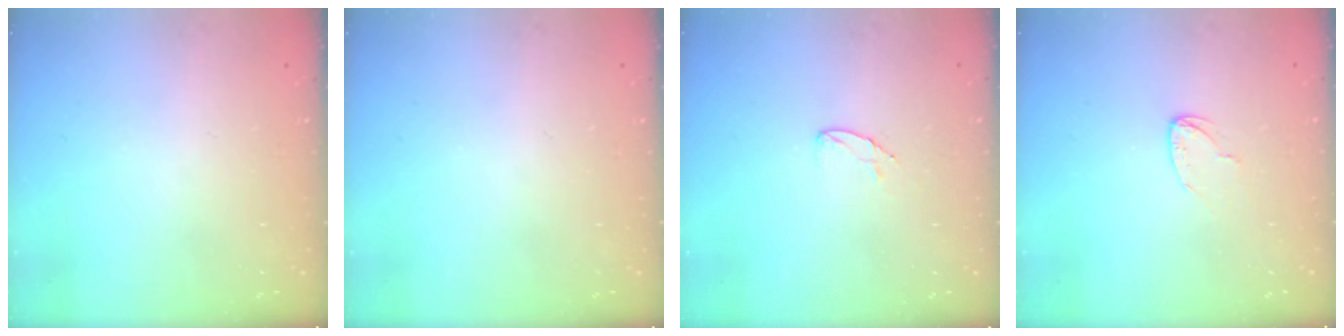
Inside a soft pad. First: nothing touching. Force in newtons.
{"total": 0.0}
{"total": 5.3, "press": 5.3, "slide": 0.4}
{"total": 3.6, "press": 3.6, "slide": 0.2}